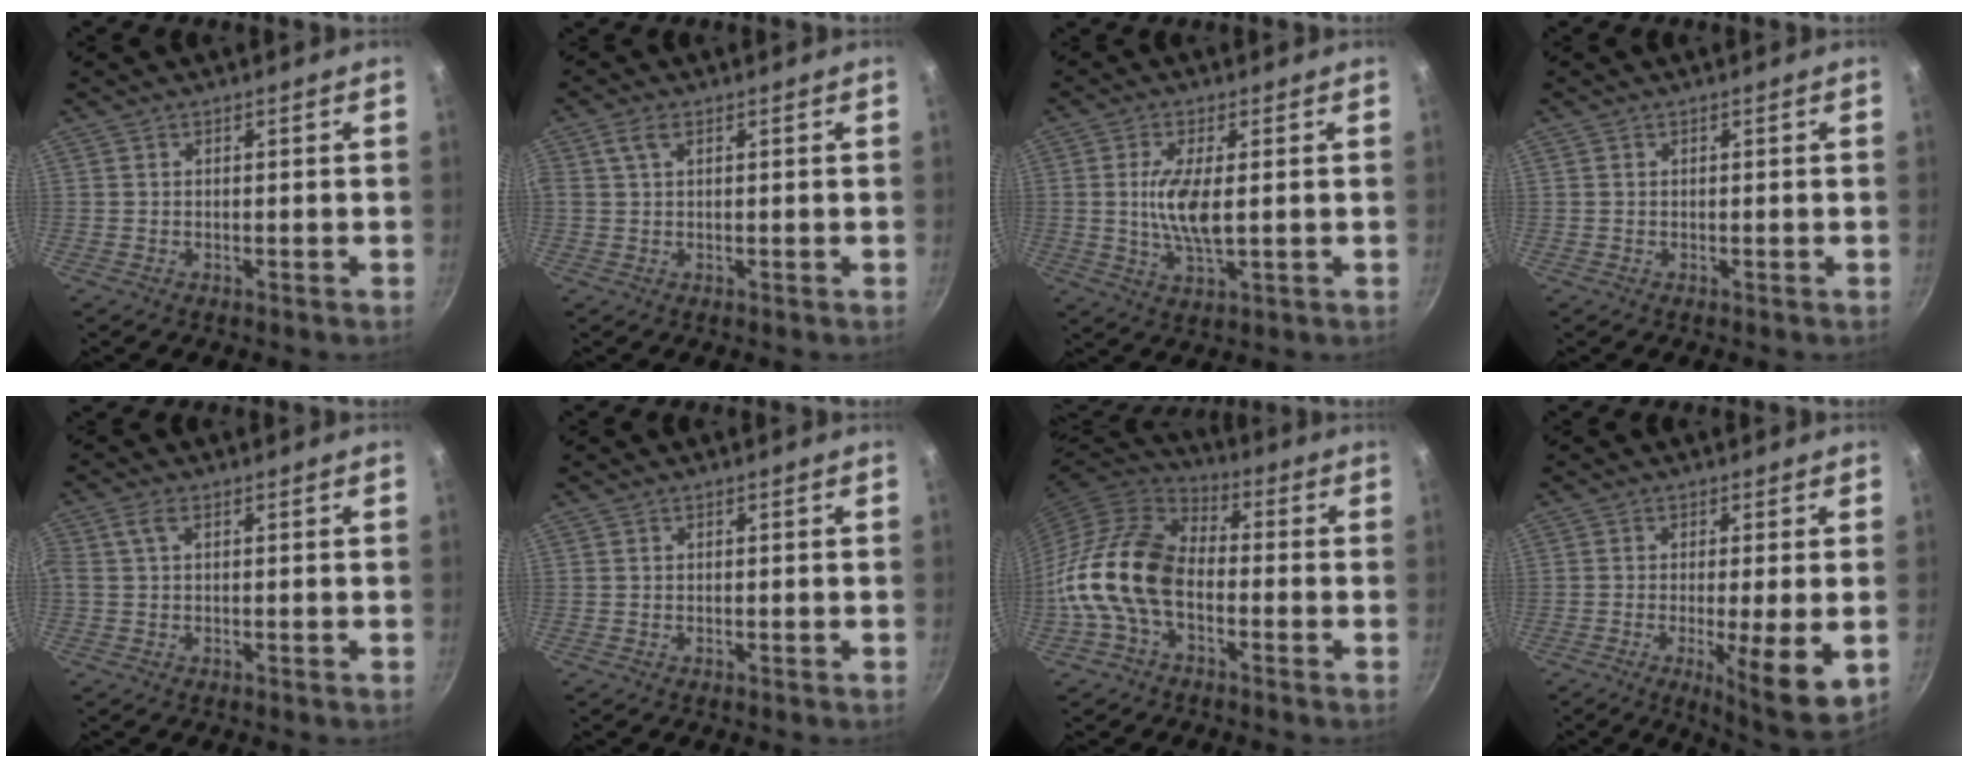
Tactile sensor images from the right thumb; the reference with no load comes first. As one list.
[{"total": 2.7, "force": [1.1, 1.4, 2.1], "torque": [-0.042, 0.005, 0.020]}, {"total": 8.1, "force": [0.5, 2.8, 7.6], "torque": [-0.155, -0.007, 0.010]}, {"total": 0.0}, {"total": 2.4, "force": [0.6, 1.0, 2.1], "torque": [-0.049, 0.009, 0.011]}, {"total": 0.0}, {"total": 14.7, "force": [-3.6, 9.3, 10.8], "torque": [-0.189, 0.039, -0.086]}, {"total": 10.1, "force": [-2.0, 1.6, 9.7], "torque": [-0.148, -0.012, -0.022]}]